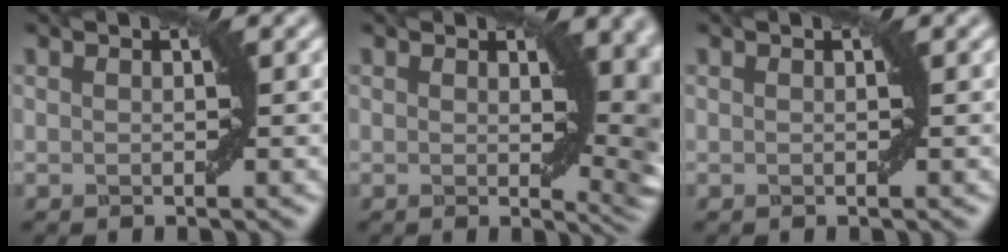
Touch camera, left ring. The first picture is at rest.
{"total": 6.3, "force": [1.5, 3.0, 5.3], "torque": [-0.040, -0.009, 0.028]}
{"total": 0.0}